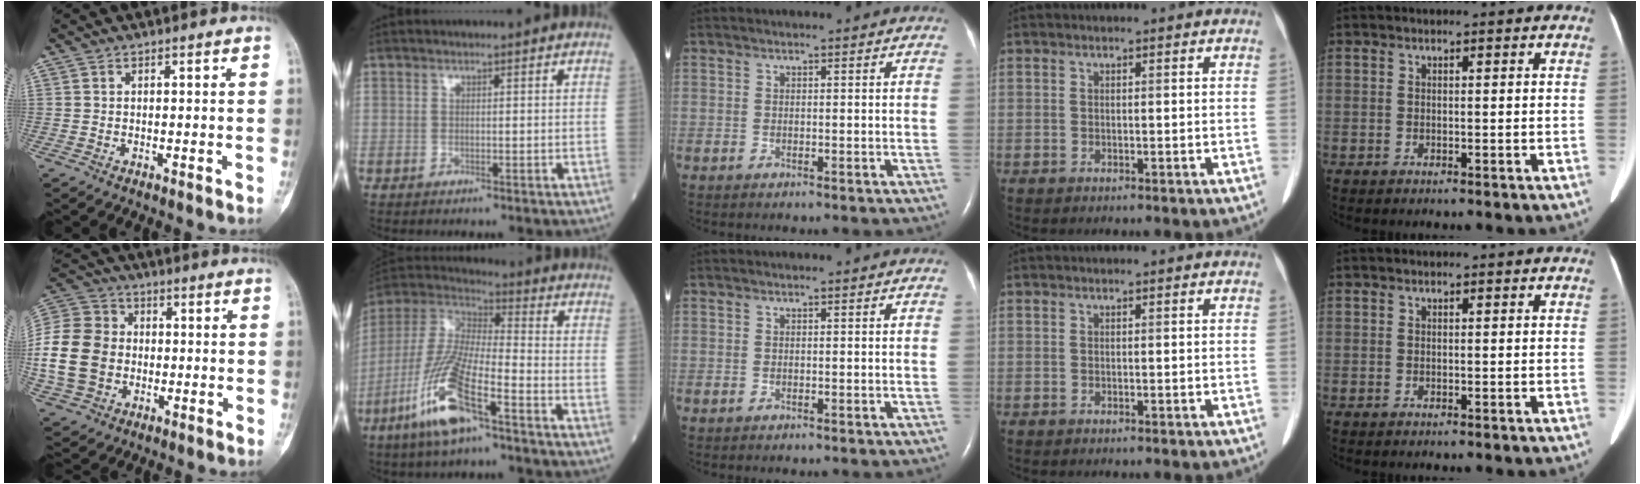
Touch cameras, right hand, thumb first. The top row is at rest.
{"thumb": {"total": 16.9, "force": [-1.9, 13.8, 9.5], "torque": [-0.190, 0.023, -0.034]}, "index": {"total": 15.1, "force": [-7.6, 3.0, 12.7], "torque": [-0.276, -0.018, -0.144]}}